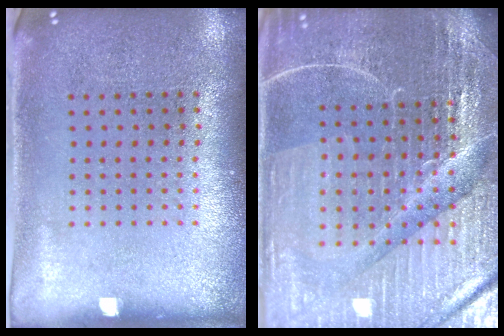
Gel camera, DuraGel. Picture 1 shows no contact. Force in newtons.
{"total": 5.2, "press": 4.9, "slide": 1.8}